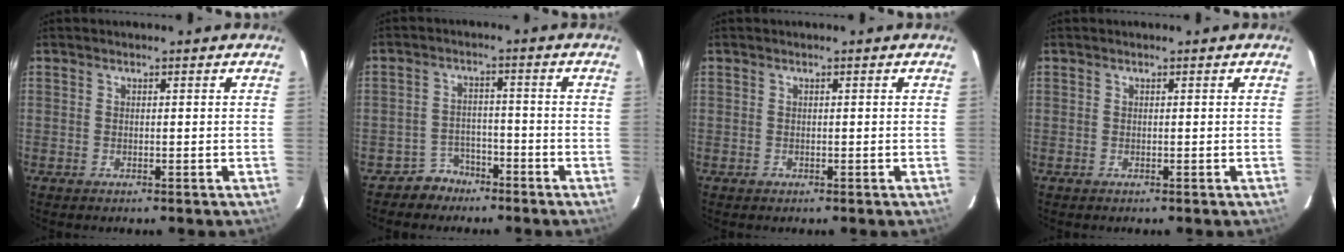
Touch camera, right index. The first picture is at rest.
{"total": 4.9, "force": [-3.6, 3.3, -0.1], "torque": [-0.004, 0.023, -0.061]}
{"total": 0.6, "force": [-0.3, 0.5, 0.0], "torque": [0.003, 0.001, -0.003]}
{"total": 0.0}